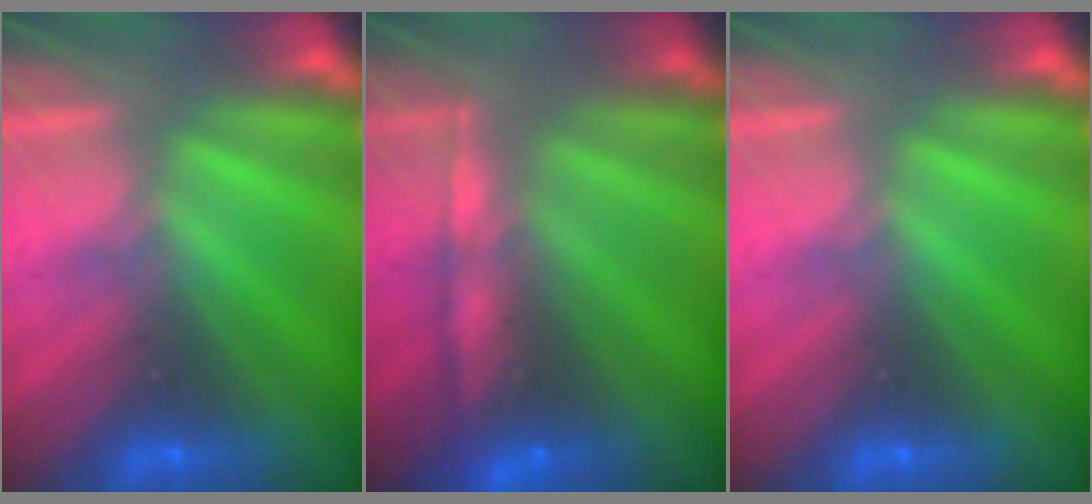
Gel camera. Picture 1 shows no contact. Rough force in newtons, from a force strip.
{"total": 6.9}
{"total": 0.0}